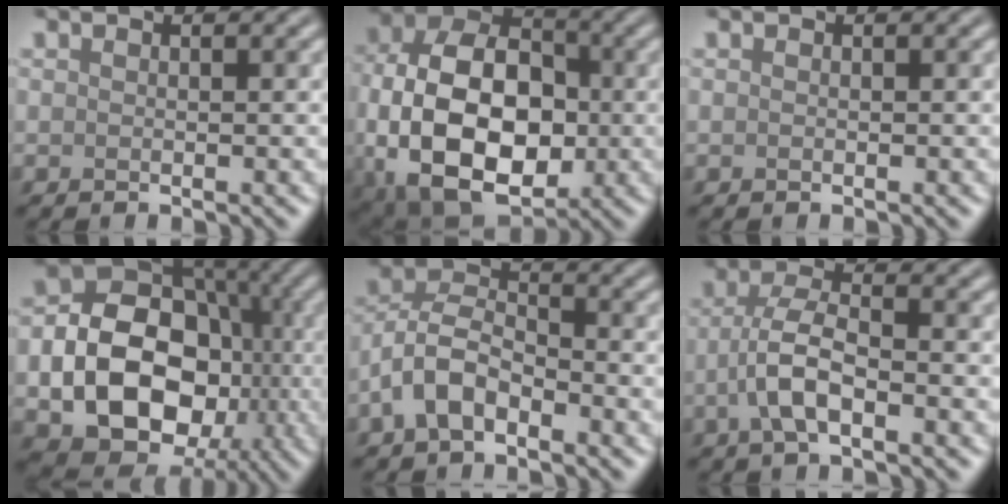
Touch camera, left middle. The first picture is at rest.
{"total": 15.1, "force": [-2.3, 10.1, 11.0], "torque": [-0.204, -0.013, -0.040]}
{"total": 0.0}
{"total": 13.9, "force": [-2.7, 10.4, 8.9], "torque": [-0.122, -0.010, -0.055]}
{"total": 4.9, "force": [-2.5, 2.6, 3.2], "torque": [-0.061, 0.012, -0.057]}
{"total": 4.3, "force": [-1.5, 1.6, 3.7], "torque": [-0.077, 0.007, -0.036]}